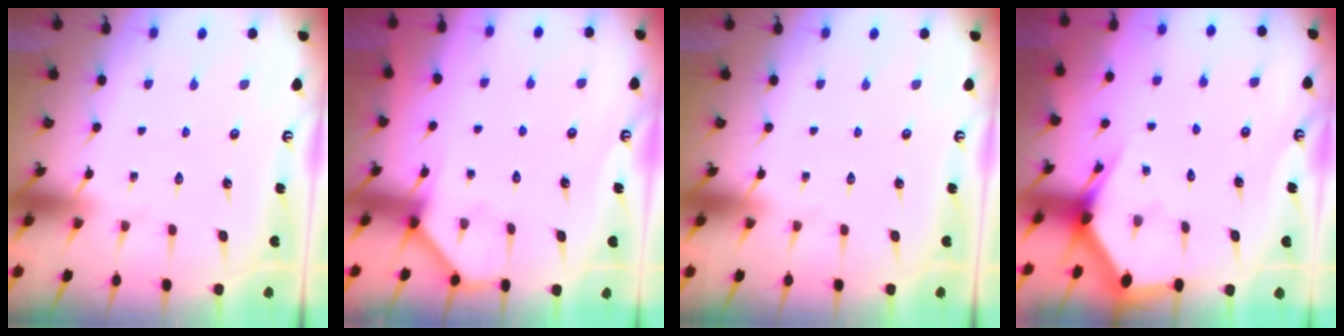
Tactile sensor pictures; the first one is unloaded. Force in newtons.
{"total": 2.9, "press": 2.9, "slide": 0.5}
{"total": 0.0}
{"total": 2.7, "press": 2.7, "slide": 0.1}